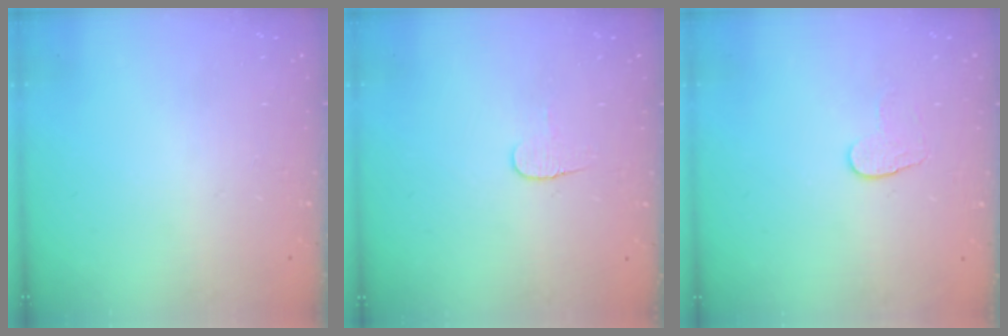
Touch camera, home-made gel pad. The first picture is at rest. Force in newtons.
{"total": 4.5, "press": 4.5, "slide": 0.5}
{"total": 6.2, "press": 6.1, "slide": 0.5}